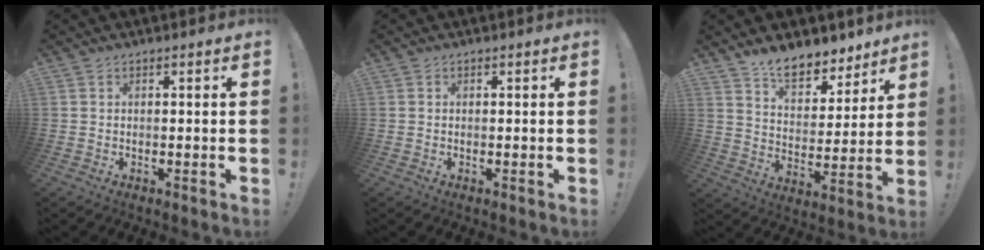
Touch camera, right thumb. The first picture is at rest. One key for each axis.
{"total": 0.0}
{"total": 11.3, "fx": 9.3, "fy": 4.9, "fz": 4.1, "tx": -0.069, "ty": -0.068, "tz": 0.173}